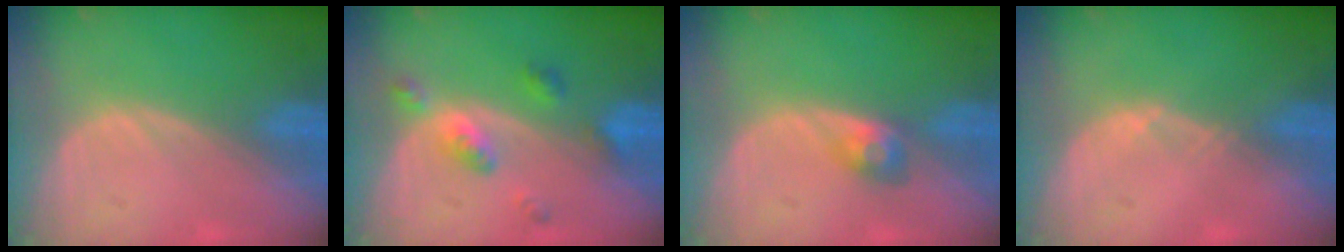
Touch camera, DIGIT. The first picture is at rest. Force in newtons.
{"total": 5.1, "press": 4.6, "slide": 2.2}
{"total": 3.0, "press": 2.6, "slide": 1.4}
{"total": 0.6, "press": 0.5, "slide": 0.3}